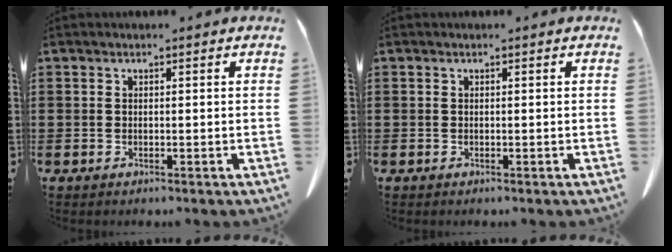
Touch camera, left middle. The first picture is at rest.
{"total": 0.0}